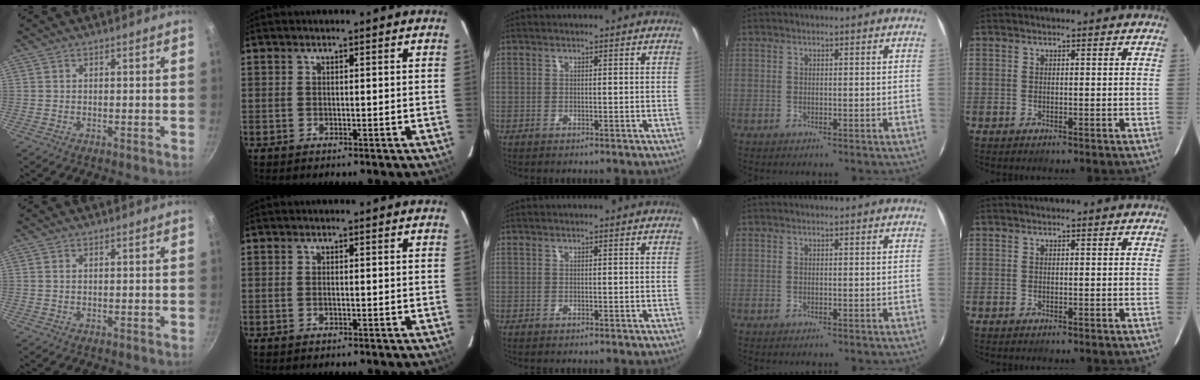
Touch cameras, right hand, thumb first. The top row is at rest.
{"thumb": {"total": 0.6, "force": [0.2, 0.3, 0.4], "torque": [-0.008, 0.001, 0.003]}, "index": {"total": 0.7, "force": [-0.3, 0.3, 0.6], "torque": [-0.013, 0.001, -0.006]}}